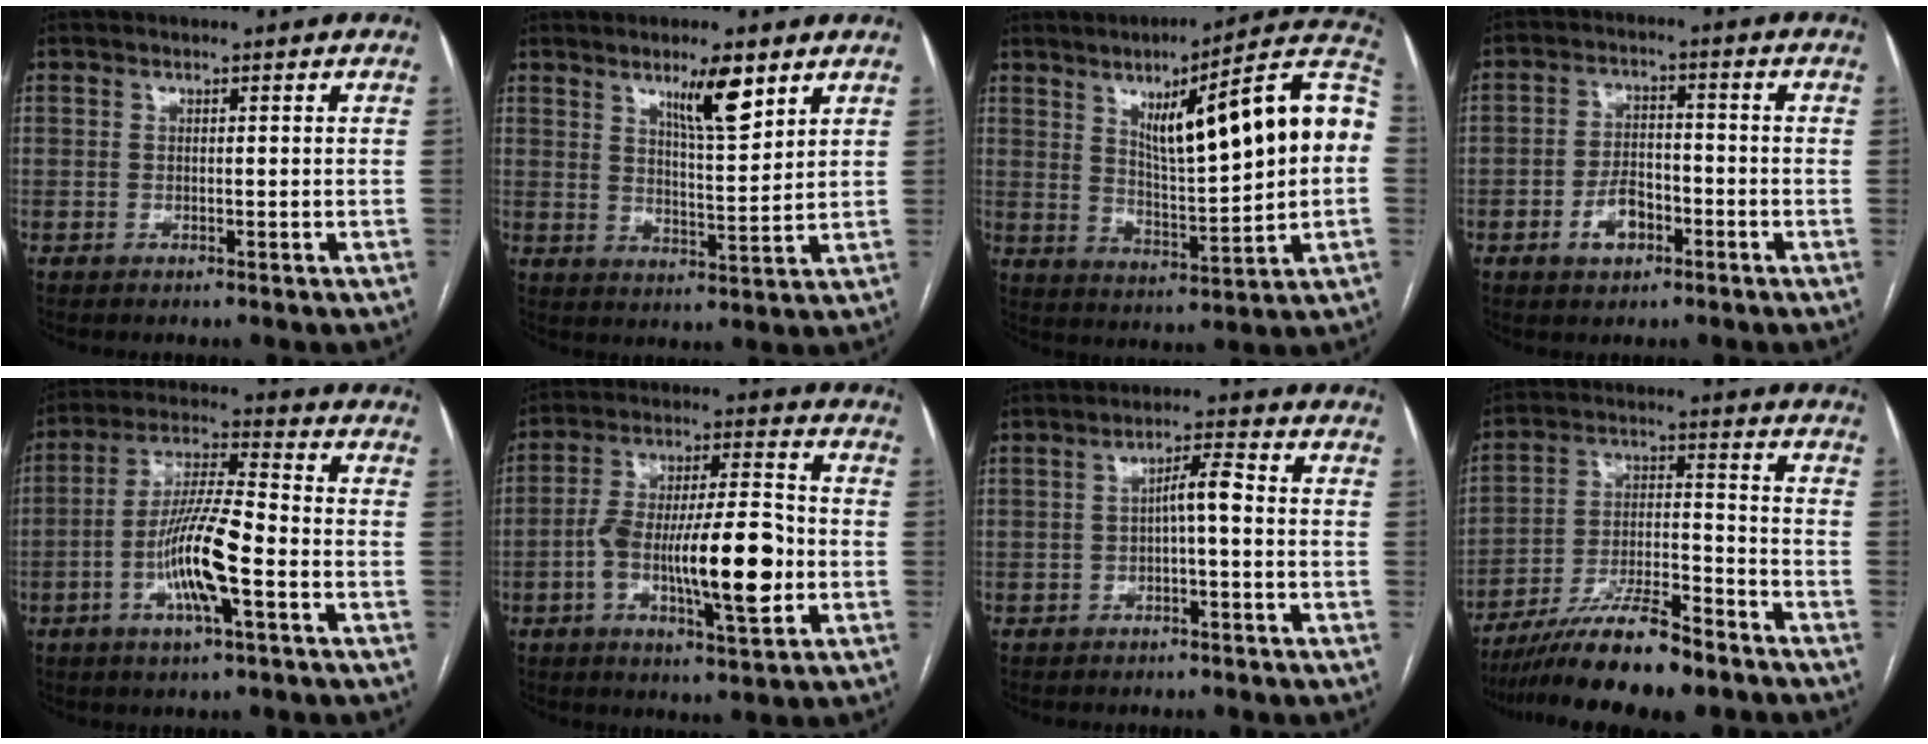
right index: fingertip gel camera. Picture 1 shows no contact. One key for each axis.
{"total": 7.6, "fx": 4.8, "fy": 1.0, "fz": 5.8, "tx": -0.099, "ty": -0.006, "tz": 0.081}
{"total": 20.2, "fx": 4.0, "fy": 2.6, "fz": 19.6, "tx": -0.279, "ty": 0.029, "tz": 0.057}
{"total": 6.1, "fx": -2.8, "fy": 3.2, "fz": 4.3, "tx": -0.088, "ty": 0.010, "tz": -0.046}
{"total": 11.8, "fx": -3.8, "fy": 1.3, "fz": 11.1, "tx": -0.216, "ty": 0.001, "tz": -0.070}
{"total": 15.6, "fx": -3.6, "fy": 3.2, "fz": 14.8, "tx": -0.260, "ty": 0.013, "tz": -0.055}
{"total": 3.7, "fx": -0.5, "fy": 0.5, "fz": 3.7, "tx": -0.059, "ty": 0.014, "tz": -0.006}
{"total": 14.1, "fx": -11.3, "fy": 1.8, "fz": 8.2, "tx": -0.145, "ty": -0.005, "tz": -0.195}